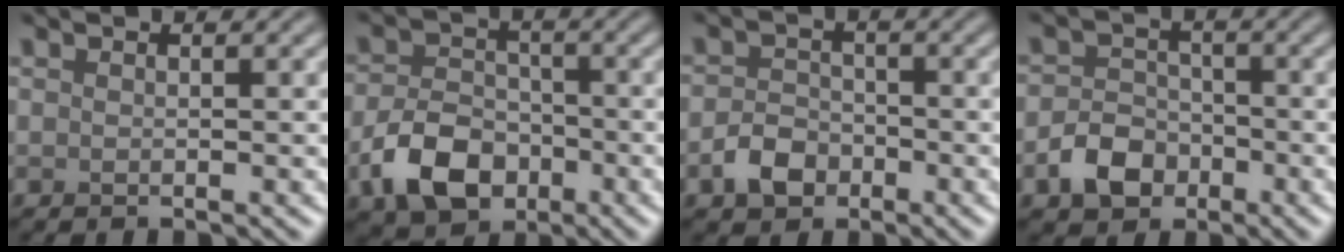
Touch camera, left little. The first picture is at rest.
{"total": 6.0, "force": [-2.7, 4.1, 3.5], "torque": [-0.067, -0.002, -0.055]}
{"total": 3.1, "force": [-1.6, 2.2, 1.4], "torque": [-0.022, 0.006, -0.036]}
{"total": 3.8, "force": [-1.9, 2.8, 1.7], "torque": [-0.030, 0.003, -0.041]}